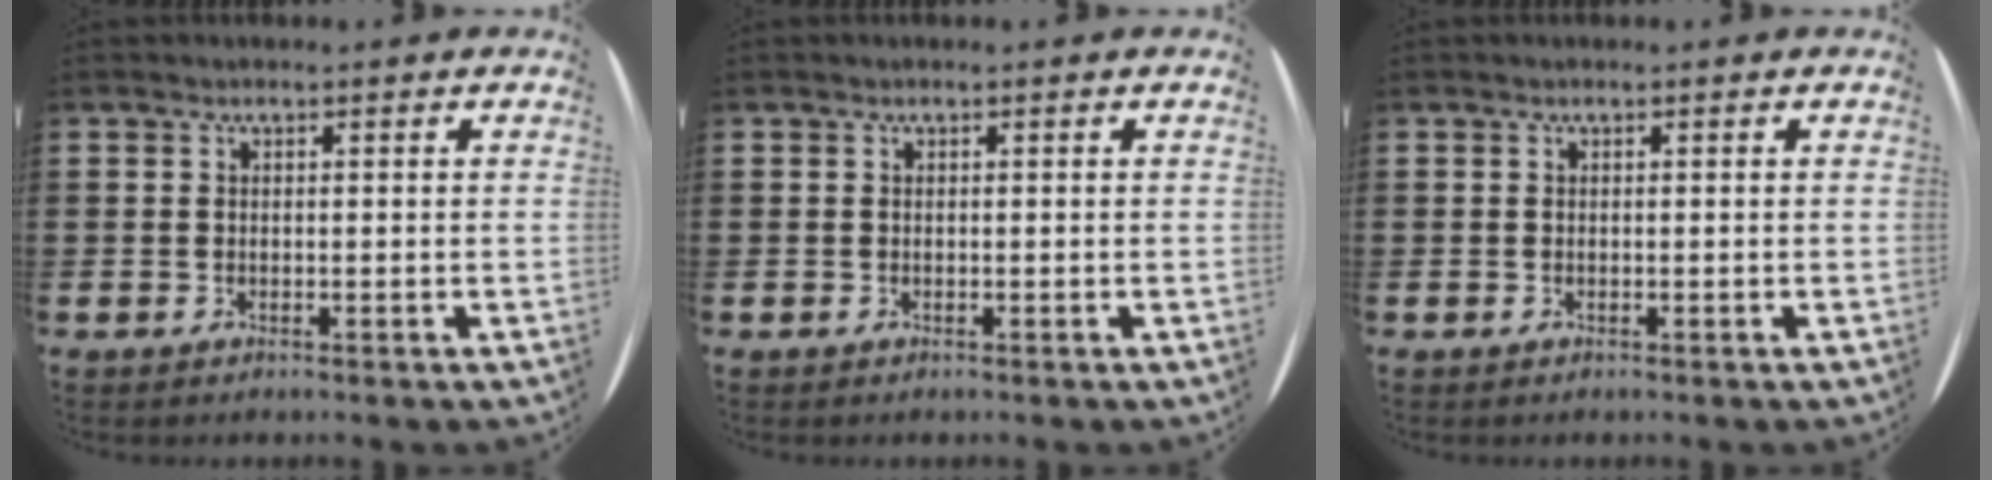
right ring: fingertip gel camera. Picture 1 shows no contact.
{"total": 0.0}
{"total": 0.0}